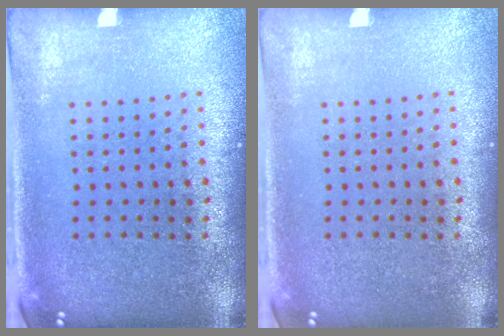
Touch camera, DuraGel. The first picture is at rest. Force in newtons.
{"total": 0.0}